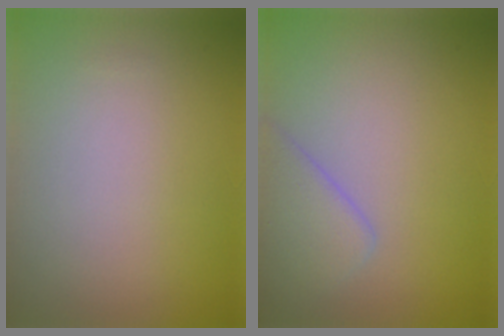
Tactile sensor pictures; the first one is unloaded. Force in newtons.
{"total": 2.9, "press": 2.9, "slide": 0.1}